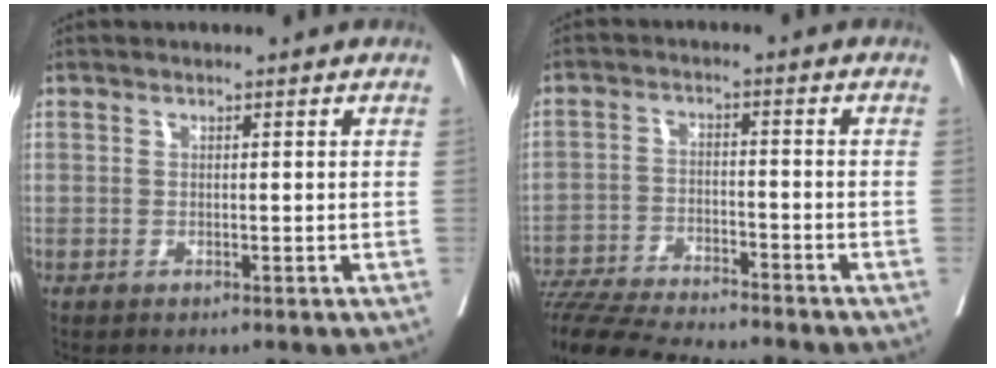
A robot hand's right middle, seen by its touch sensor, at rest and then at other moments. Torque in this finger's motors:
{"motor_torque": [0.94, -1.20, 0.25, 0.13]}